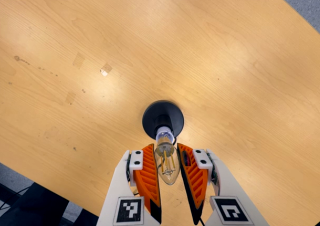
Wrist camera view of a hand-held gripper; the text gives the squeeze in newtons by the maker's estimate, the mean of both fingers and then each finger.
{"total": 9.8, "left": 9.1, "right": 10.5}